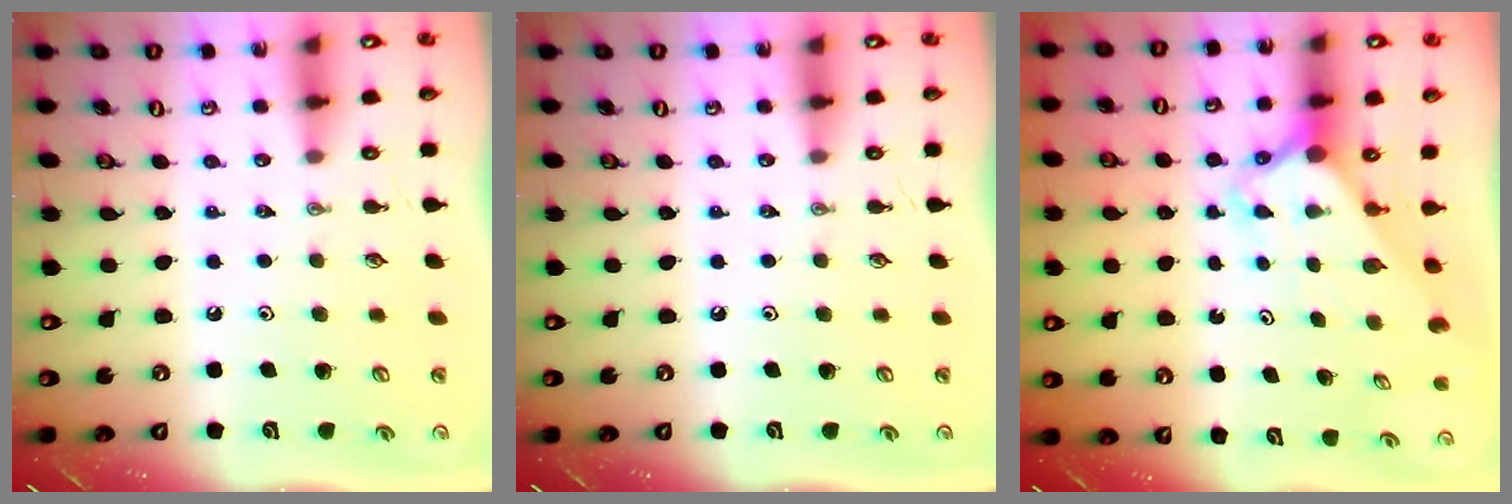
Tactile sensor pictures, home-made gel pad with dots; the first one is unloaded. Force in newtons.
{"total": 0.0}
{"total": 2.6, "press": 2.6, "slide": 0.2}